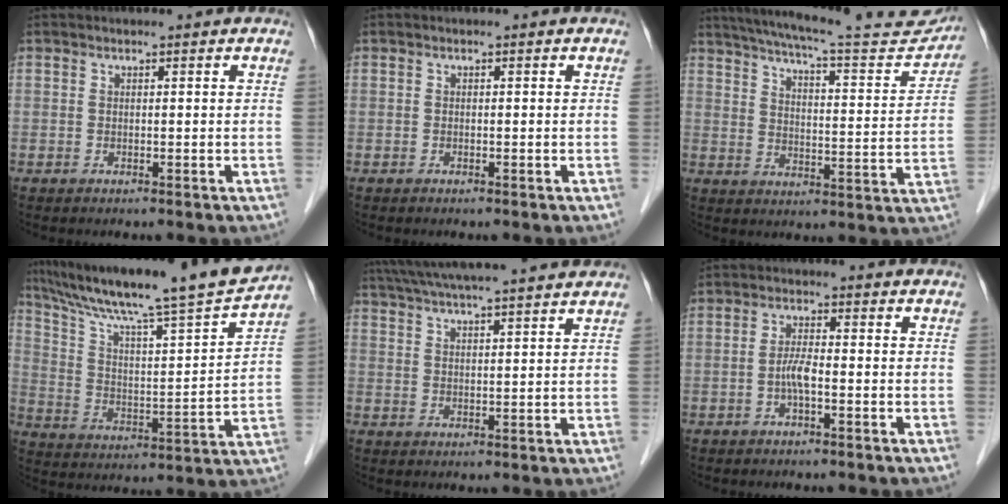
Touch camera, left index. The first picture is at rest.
{"total": 0.0}
{"total": 23.2, "force": [21.0, 2.8, 9.6], "torque": [-0.150, -0.028, 0.271]}
{"total": 20.8, "force": [17.9, -0.8, 10.6], "torque": [-0.180, -0.013, 0.279]}
{"total": 17.0, "force": [15.1, 0.2, 8.0], "torque": [-0.141, 0.035, 0.214]}
{"total": 2.7, "force": [-0.9, 0.4, 2.5], "torque": [-0.057, 0.004, -0.020]}